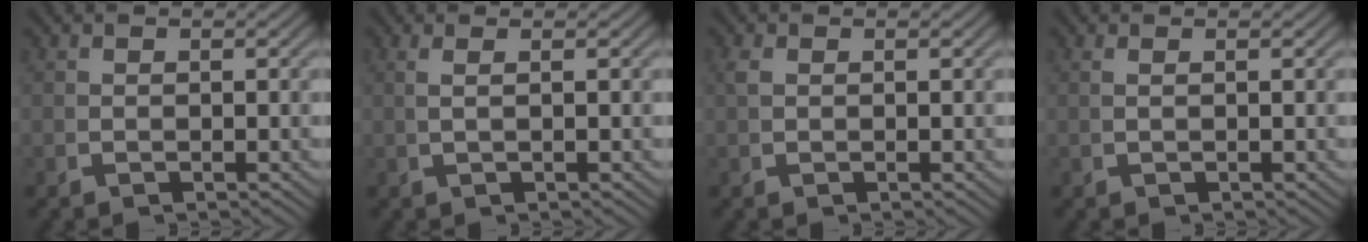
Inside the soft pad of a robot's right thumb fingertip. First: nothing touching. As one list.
[{"total": 1.2, "force": [0.5, -0.7, 0.8], "torque": [-0.021, 0.004, 0.015]}, {"total": 0.6, "force": [0.4, 0.1, 0.3], "torque": [-0.012, -0.002, 0.014]}, {"total": 0.6, "force": [0.1, -0.5, 0.4], "torque": [-0.011, 0.002, 0.006]}]